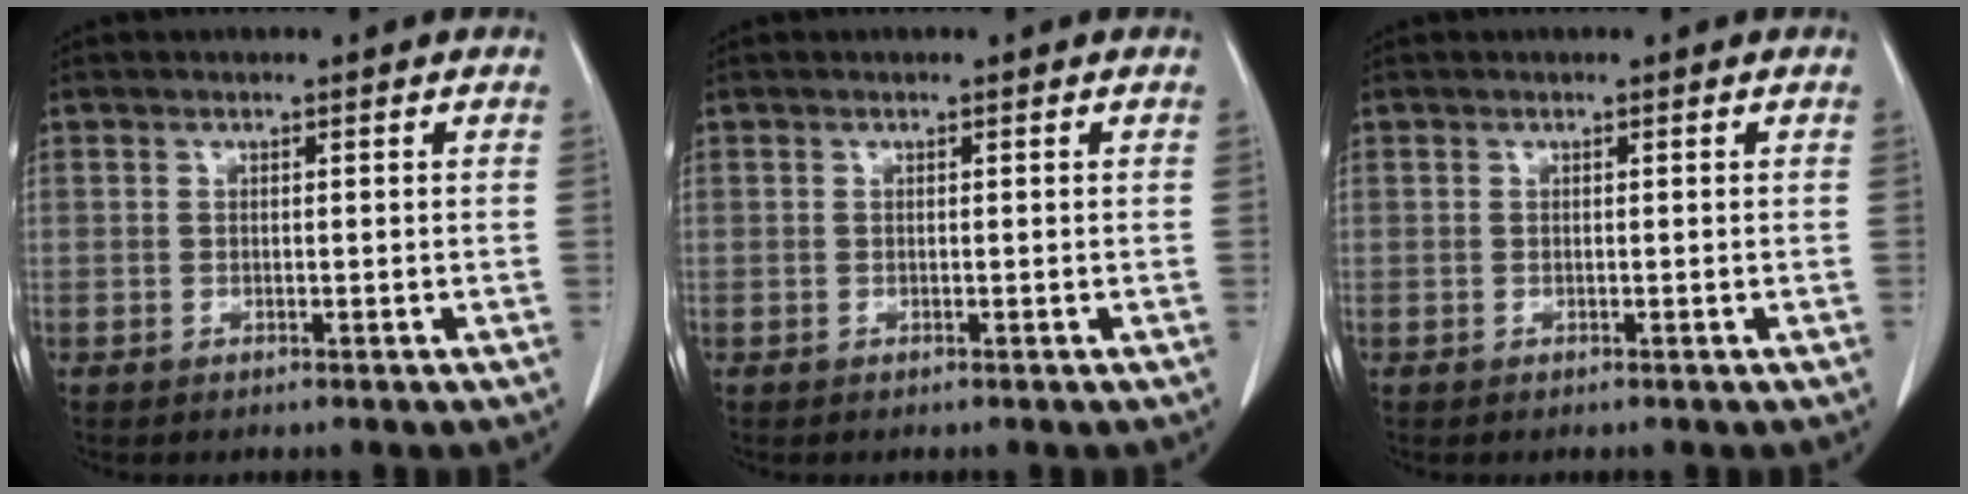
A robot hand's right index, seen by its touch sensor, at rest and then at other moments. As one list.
[{"total": 0.0}, {"total": 0.0}]